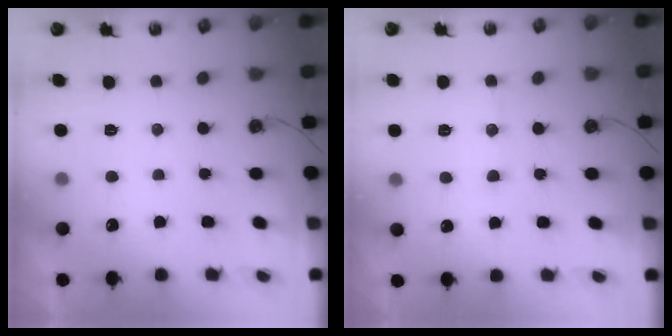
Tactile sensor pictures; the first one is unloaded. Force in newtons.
{"total": 8.3, "press": 8.2, "slide": 0.7}